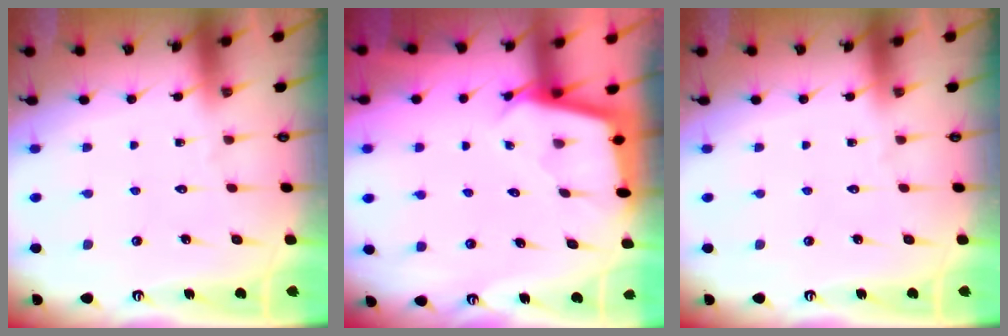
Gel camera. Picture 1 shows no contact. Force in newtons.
{"total": 2.4, "press": 2.4, "slide": 0.1}
{"total": 0.0}